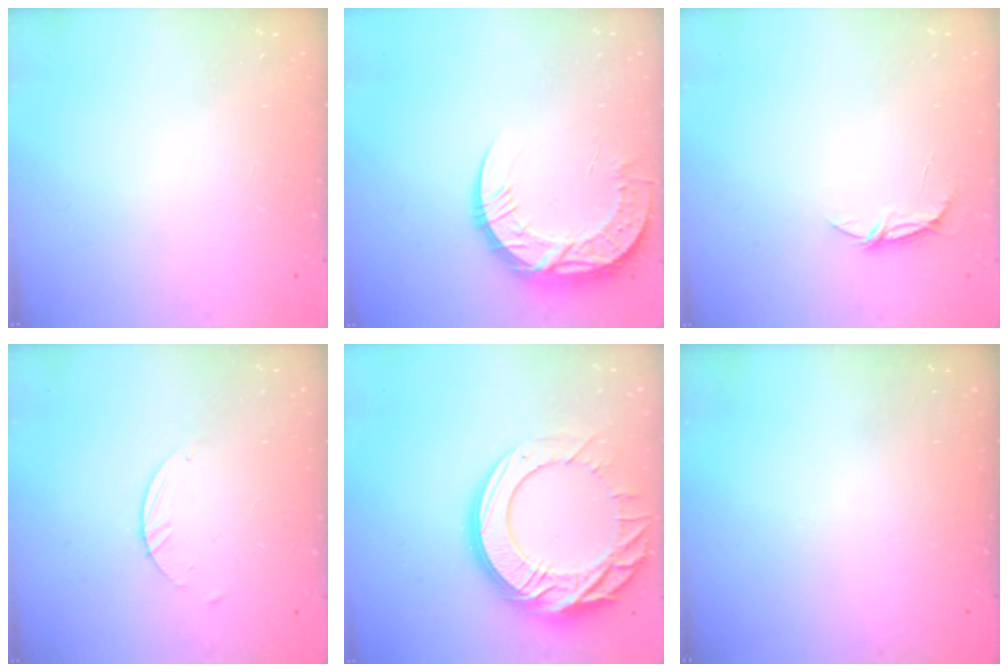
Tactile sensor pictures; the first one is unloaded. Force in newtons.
{"total": 13.2, "press": 13.2, "slide": 1.0}
{"total": 5.6, "press": 5.6, "slide": 0.4}
{"total": 1.8, "press": 1.8, "slide": 0.1}
{"total": 22.6, "press": 22.5, "slide": 2.2}
{"total": 0.0}